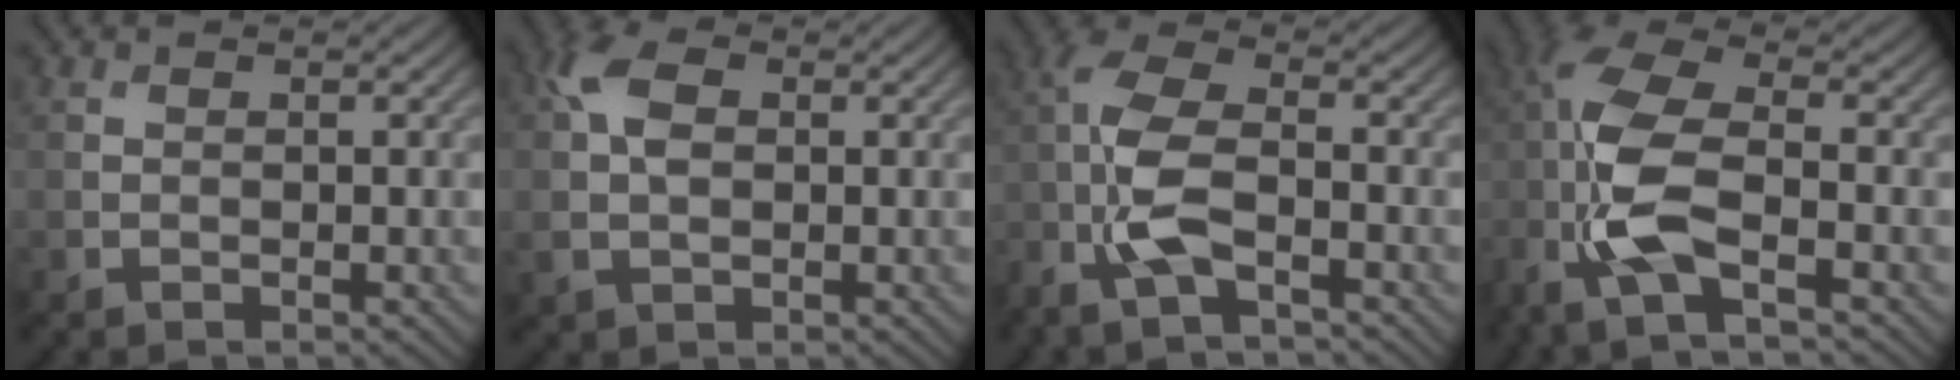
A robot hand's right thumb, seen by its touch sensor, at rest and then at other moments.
{"total": 5.2, "force": [0.8, 3.3, 3.9], "torque": [-0.095, 0.007, 0.007]}
{"total": 7.5, "force": [-3.3, 3.0, 6.1], "torque": [-0.143, 0.005, -0.080]}
{"total": 10.7, "force": [-4.0, 4.1, 9.0], "torque": [-0.206, 0.000, -0.091]}